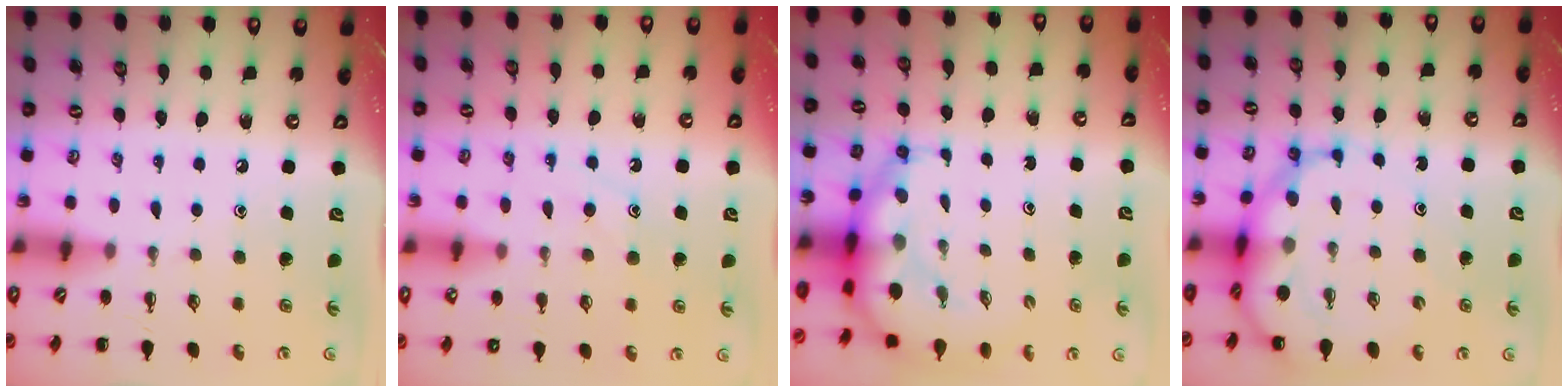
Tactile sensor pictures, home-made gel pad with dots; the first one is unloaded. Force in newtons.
{"total": 10.0, "press": 9.9, "slide": 0.7}
{"total": 8.8, "press": 8.4, "slide": 2.6}
{"total": 10.9, "press": 10.4, "slide": 3.0}